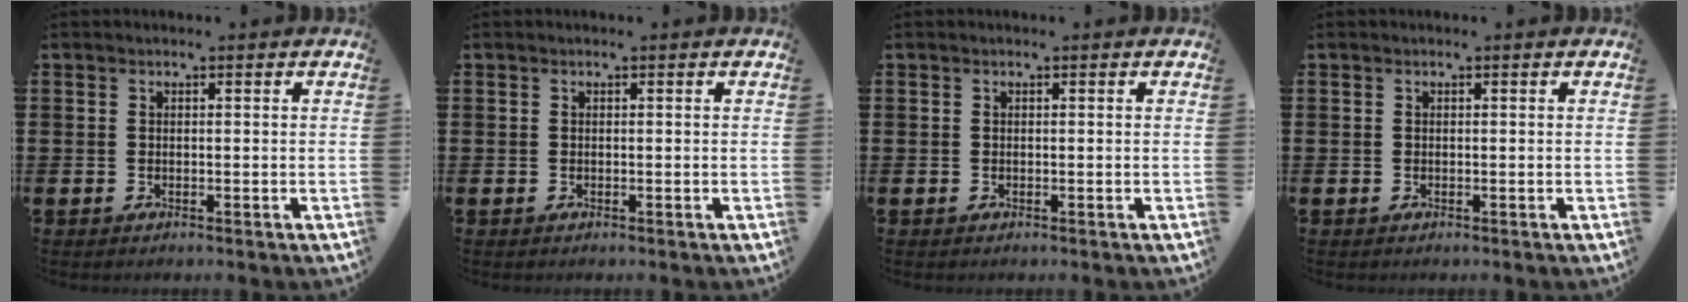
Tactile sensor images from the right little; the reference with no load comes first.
{"total": 0.0}
{"total": 0.0}
{"total": 0.0}